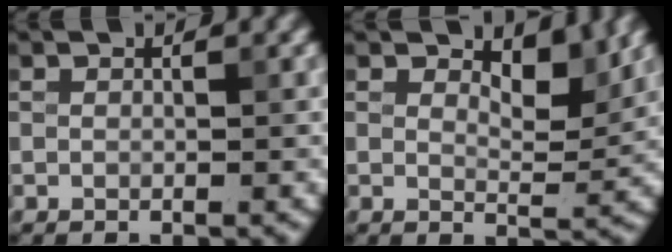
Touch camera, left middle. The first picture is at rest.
{"total": 3.1, "force": [2.1, 1.2, 1.9], "torque": [-0.029, -0.008, 0.027]}